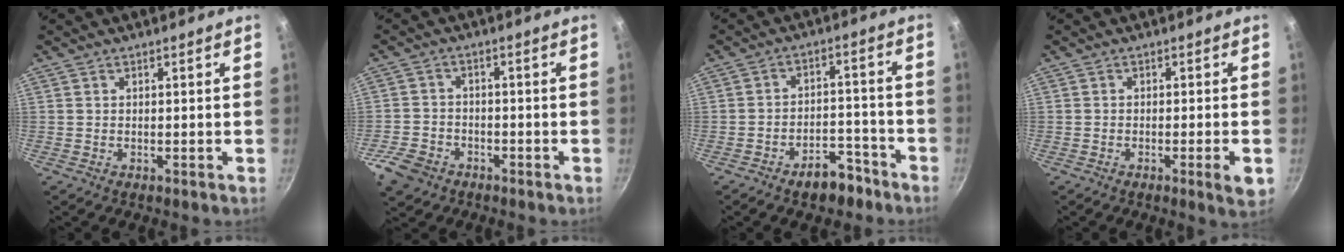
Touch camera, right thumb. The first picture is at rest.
{"total": 6.7, "force": [-3.9, 4.8, 2.6], "torque": [-0.047, 0.031, -0.073]}
{"total": 7.7, "force": [-5.4, 4.0, 3.8], "torque": [-0.029, 0.057, -0.072]}
{"total": 3.9, "force": [-1.4, 0.5, 3.6], "torque": [-0.053, 0.003, -0.021]}